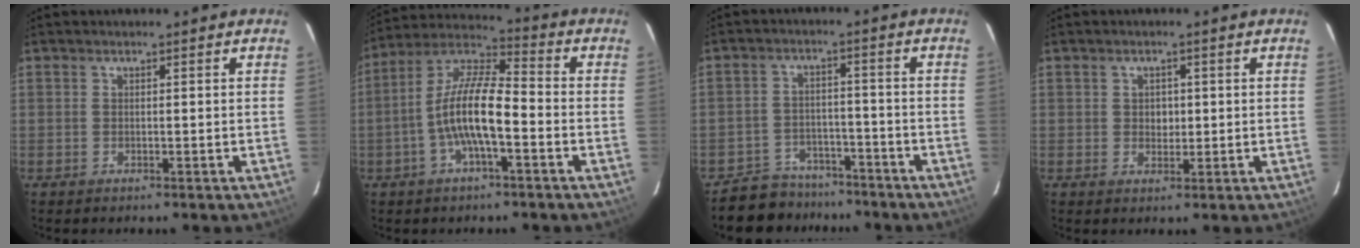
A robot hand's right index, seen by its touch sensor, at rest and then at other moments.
{"total": 11.7, "force": [-3.4, 3.0, 10.8], "torque": [-0.219, 0.007, -0.069]}
{"total": 8.8, "force": [-7.3, 4.7, 0.8], "torque": [-0.035, 0.020, -0.106]}
{"total": 2.3, "force": [0.2, 2.1, 1.0], "torque": [-0.013, 0.006, 0.004]}